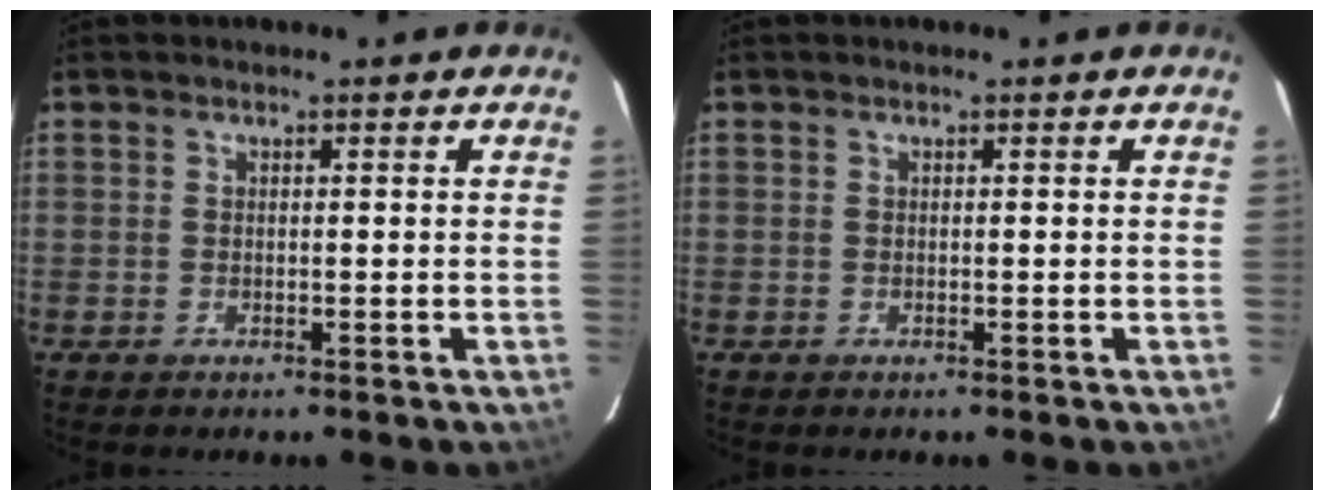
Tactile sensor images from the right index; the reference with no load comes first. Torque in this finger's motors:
{"motor_torque": [0.00, 0.00, 0.00, 0.00]}